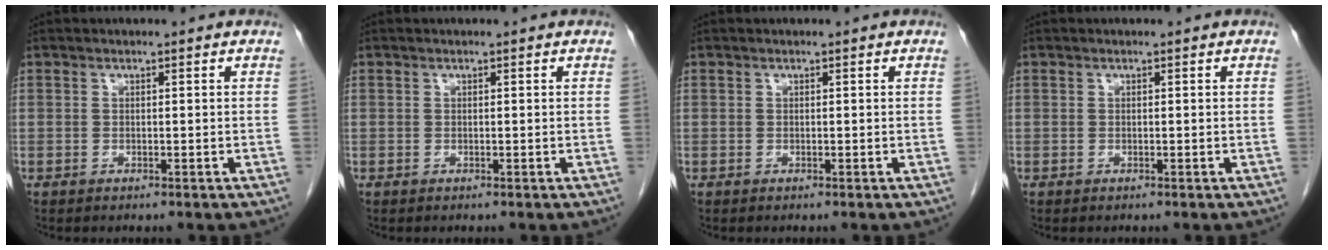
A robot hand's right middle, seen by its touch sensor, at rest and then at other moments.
{"total": 0.0}
{"total": 0.0}
{"total": 0.0}